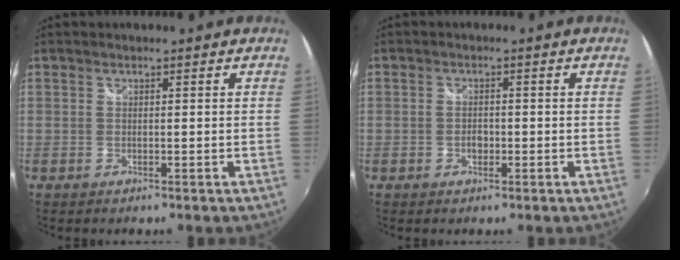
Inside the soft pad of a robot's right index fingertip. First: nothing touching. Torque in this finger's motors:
{"motor_torque": [0.12, 0.05, 0.11, 0.01]}